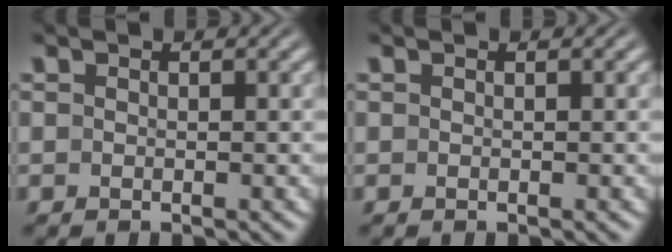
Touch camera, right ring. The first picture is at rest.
{"total": 0.0}